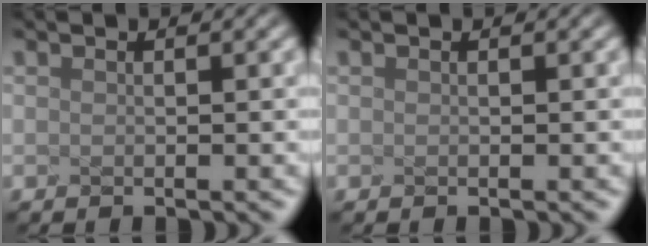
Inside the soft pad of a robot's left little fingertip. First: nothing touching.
{"total": 0.0}